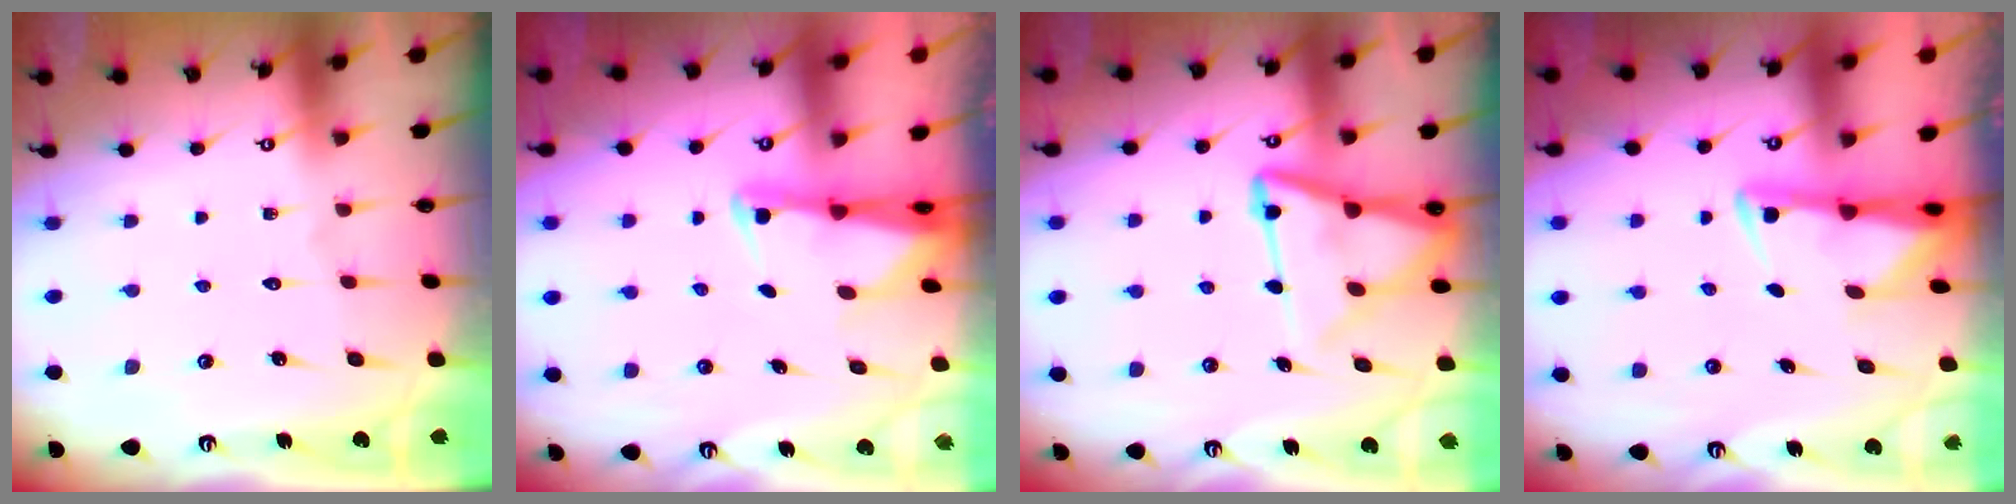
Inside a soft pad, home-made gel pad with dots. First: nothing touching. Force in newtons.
{"total": 2.4, "press": 2.3, "slide": 0.5}
{"total": 12.7, "press": 12.6, "slide": 1.3}
{"total": 2.9, "press": 2.8, "slide": 0.6}